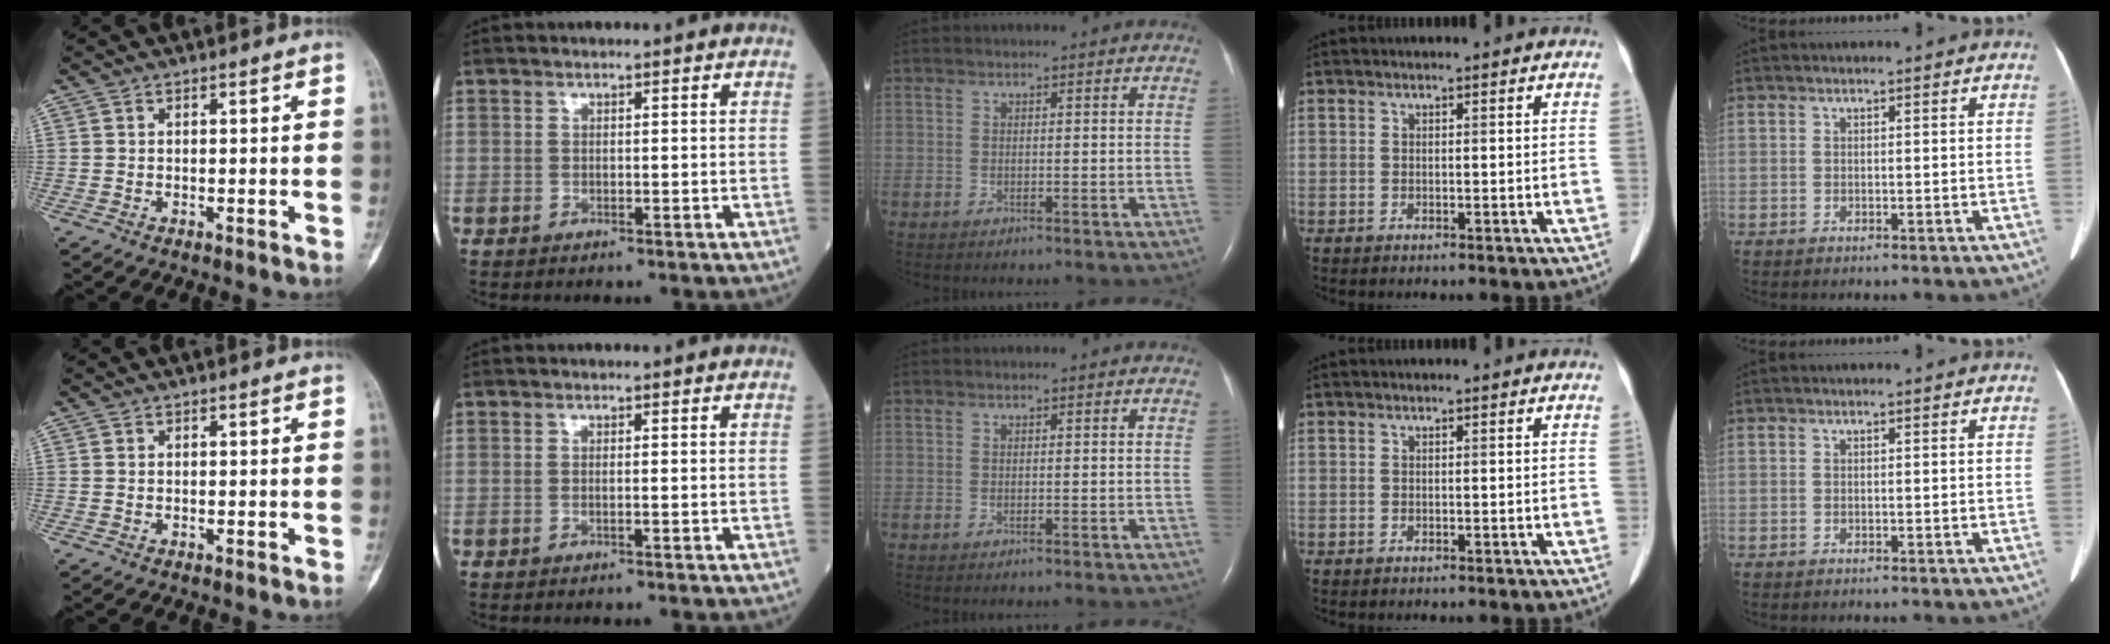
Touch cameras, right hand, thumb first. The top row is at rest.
{"thumb": {"total": 0.5, "force": [0.1, 0.4, 0.3], "torque": [0.001, 0.000, 0.000]}, "index": {"total": 0.8, "force": [-0.2, 0.3, 0.7], "torque": [-0.024, 0.000, -0.002]}}